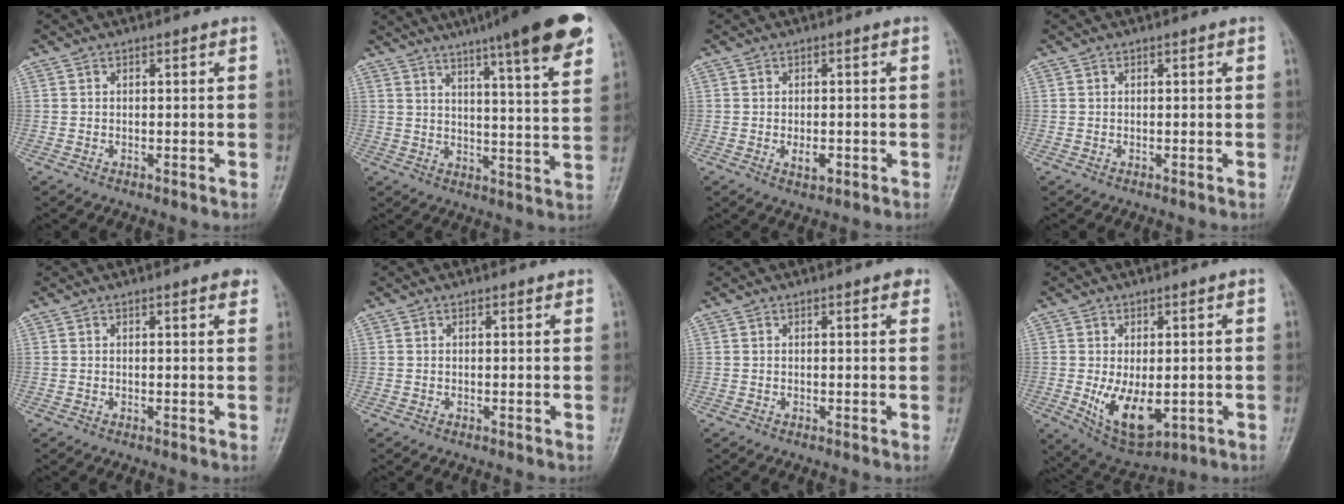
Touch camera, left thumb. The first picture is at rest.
{"total": 19.0, "force": [12.9, 2.1, 13.8], "torque": [-0.177, -0.044, 0.169]}
{"total": 2.6, "force": [-0.7, 1.4, 2.1], "torque": [-0.029, 0.000, -0.006]}
{"total": 0.0}
{"total": 2.1, "force": [1.5, 0.5, 1.4], "torque": [-0.012, -0.003, 0.016]}
{"total": 0.8, "force": [0.7, 0.2, 0.2], "torque": [-0.002, -0.002, 0.010]}
{"total": 1.8, "force": [1.2, 0.5, 1.2], "torque": [-0.011, -0.002, 0.011]}
{"total": 9.5, "force": [-1.2, 5.0, 8.0], "torque": [-0.119, -0.018, 0.000]}